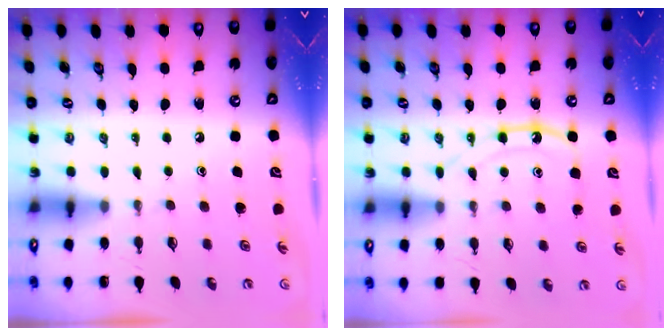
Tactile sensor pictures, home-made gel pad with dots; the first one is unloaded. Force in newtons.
{"total": 11.6, "press": 11.6, "slide": 1.0}